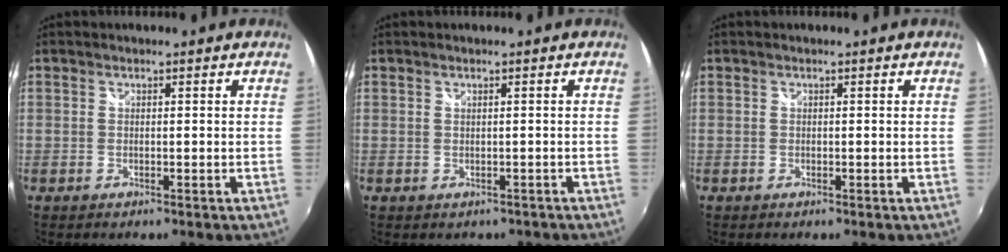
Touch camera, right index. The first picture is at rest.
{"total": 1.2, "force": [-0.4, 1.1, 0.3], "torque": [-0.004, -0.003, -0.001]}
{"total": 0.0}